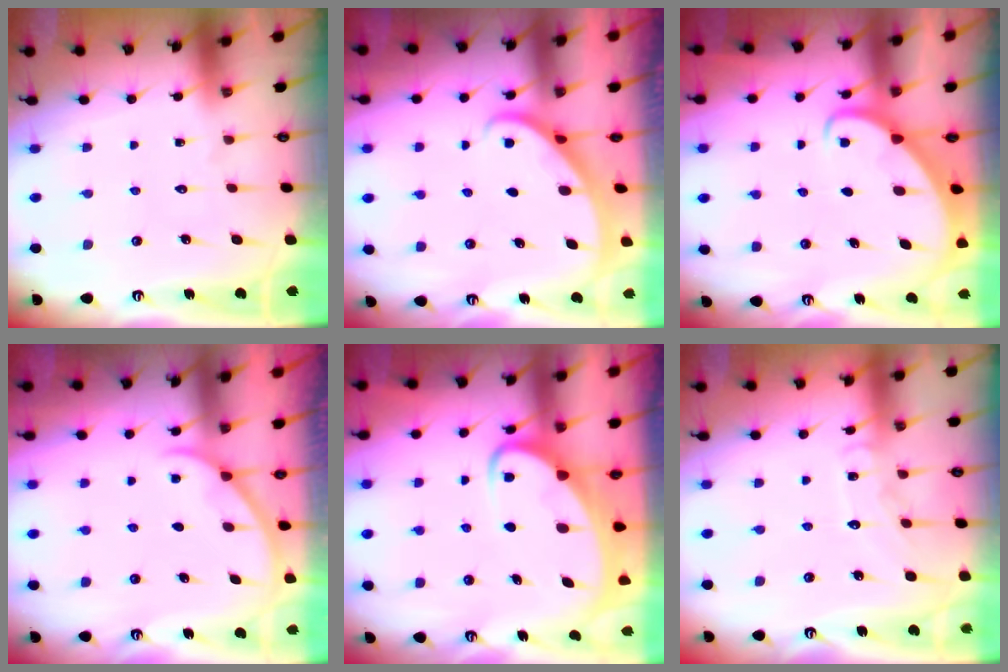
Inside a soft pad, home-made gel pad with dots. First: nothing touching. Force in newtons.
{"total": 2.2, "press": 2.2, "slide": 0.1}
{"total": 2.7, "press": 2.6, "slide": 0.4}
{"total": 0.8, "press": 0.8, "slide": 0.2}
{"total": 5.8, "press": 5.8, "slide": 0.6}
{"total": 7.5, "press": 7.5, "slide": 0.6}